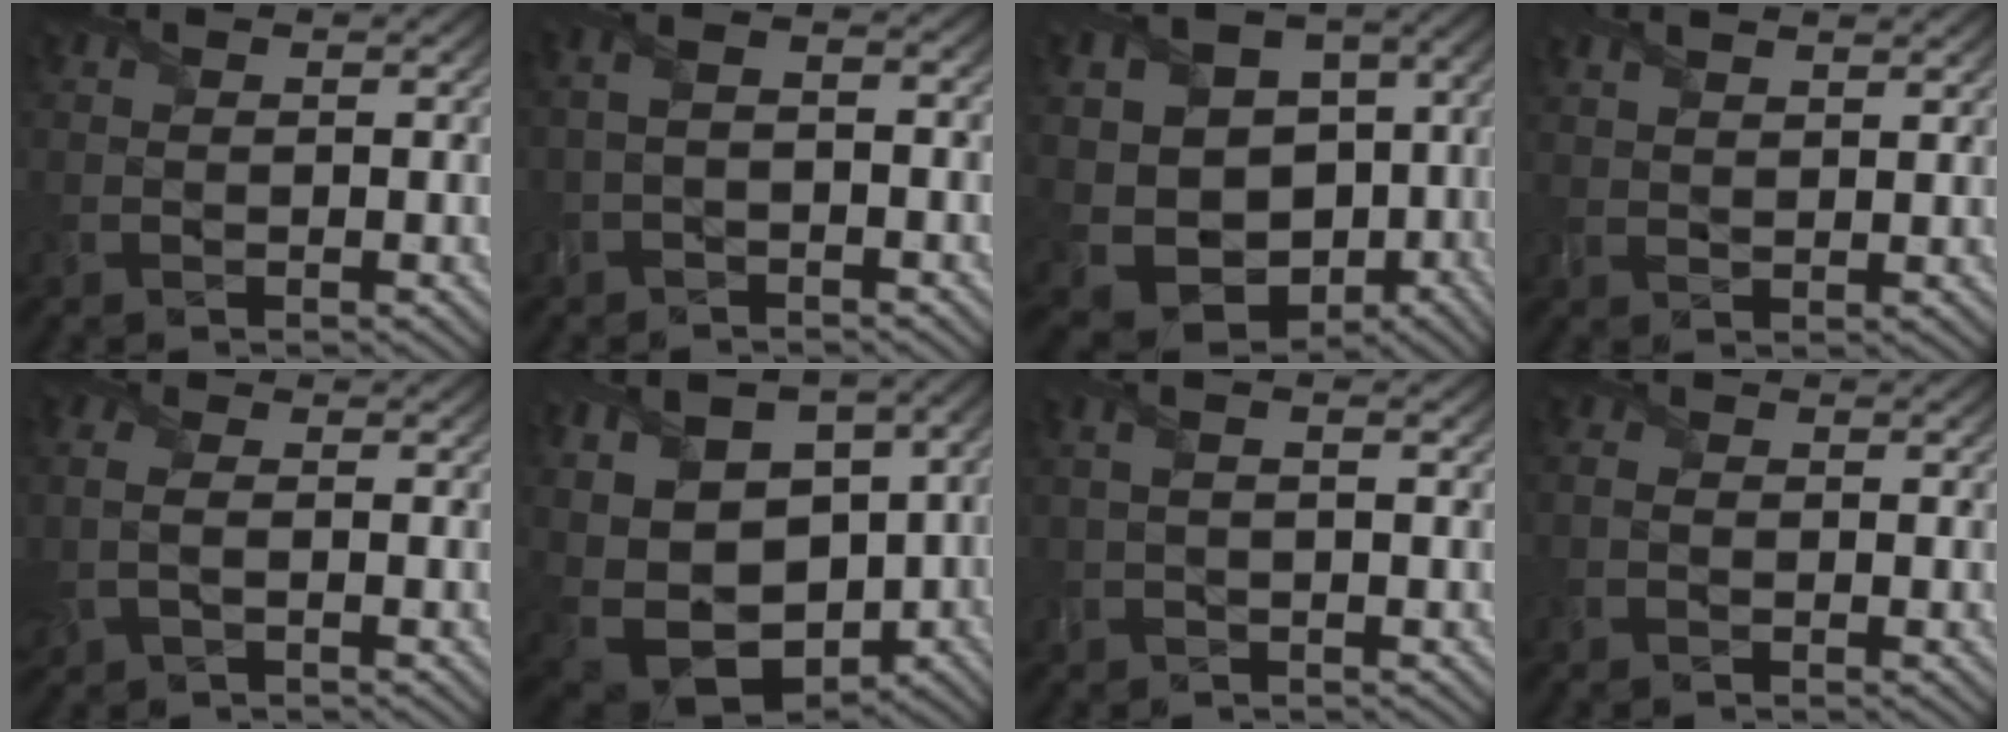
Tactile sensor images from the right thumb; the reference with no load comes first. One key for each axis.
{"total": 3.3, "fx": -1.1, "fy": 1.4, "fz": 2.8, "tx": -0.067, "ty": 0.008, "tz": -0.018}
{"total": 14.6, "fx": -1.7, "fy": 12.2, "fz": 7.8, "tx": -0.185, "ty": -0.031, "tz": -0.010}
{"total": 4.2, "fx": 3.2, "fy": 1.2, "fz": 2.4, "tx": -0.044, "ty": 0.004, "tz": 0.051}
{"total": 3.9, "fx": -0.6, "fy": 2.5, "fz": 2.9, "tx": -0.095, "ty": 0.005, "tz": -0.004}
{"total": 18.2, "fx": 0.1, "fy": 13.6, "fz": 12.2, "tx": -0.244, "ty": -0.001, "tz": 0.032}
{"total": 2.2, "fx": 0.0, "fy": 0.2, "fz": 2.2, "tx": -0.043, "ty": 0.004, "tz": 0.001}
{"total": 1.2, "fx": -0.6, "fy": 0.8, "fz": 0.7, "tx": -0.016, "ty": 0.001, "tz": -0.014}